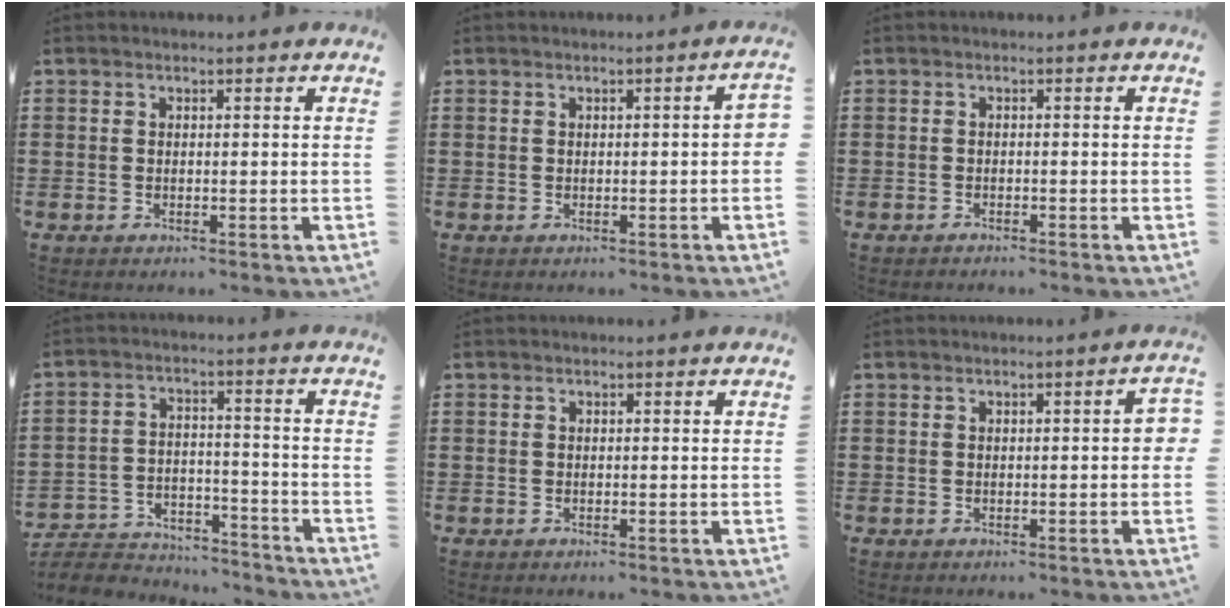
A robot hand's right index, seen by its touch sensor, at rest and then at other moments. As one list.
[{"total": 1.2, "force": [-0.3, 0.2, 1.2], "torque": [-0.019, -0.002, -0.005]}, {"total": 0.8, "force": [-0.8, 0.0, 0.0], "torque": [-0.002, -0.002, -0.016]}, {"total": 5.7, "force": [-5.5, 1.1, 0.7], "torque": [-0.025, 0.009, -0.114]}, {"total": 0.0}, {"total": 1.8, "force": [-0.2, 0.4, 1.7], "torque": [-0.028, 0.001, -0.005]}]